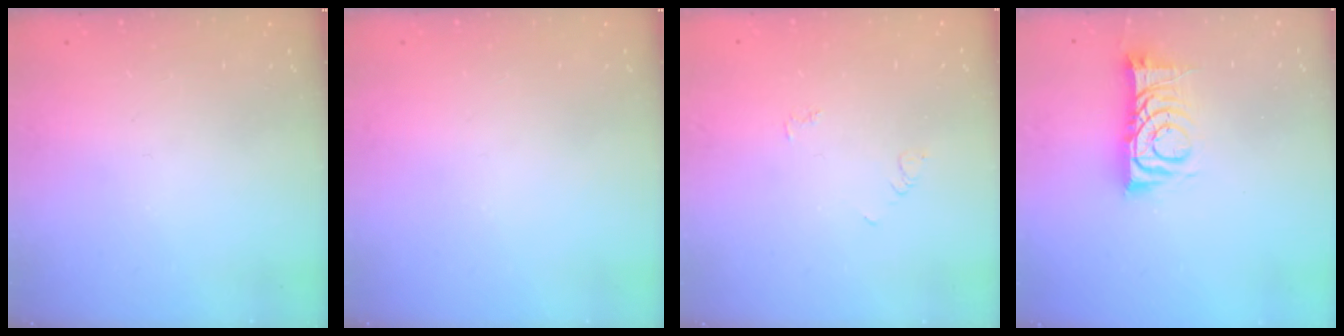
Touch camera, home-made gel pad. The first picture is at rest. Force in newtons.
{"total": 0.0}
{"total": 3.1, "press": 3.1, "slide": 0.4}
{"total": 9.2, "press": 9.2, "slide": 0.1}